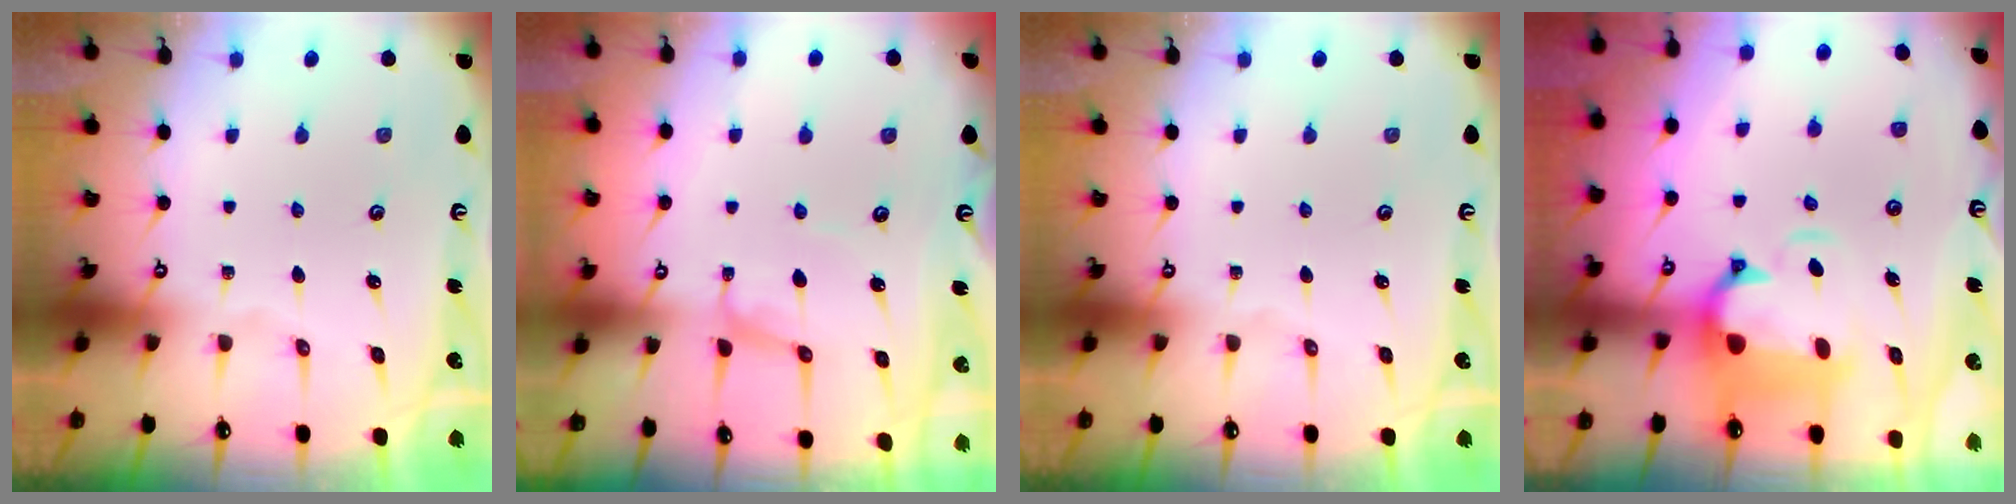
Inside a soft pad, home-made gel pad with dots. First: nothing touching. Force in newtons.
{"total": 0.9, "press": 0.7, "slide": 0.5}
{"total": 0.0}
{"total": 2.6, "press": 2.1, "slide": 1.5}